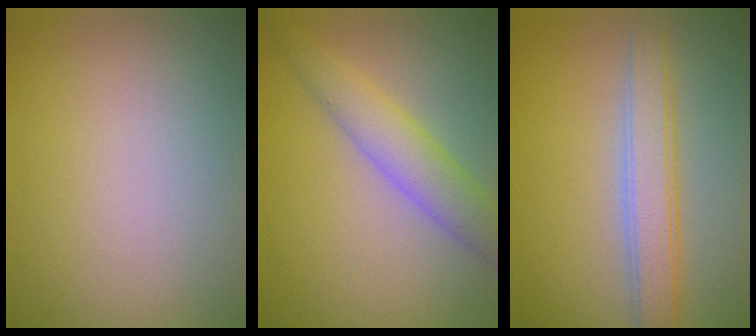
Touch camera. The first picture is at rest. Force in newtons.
{"total": 4.1, "press": 4.1, "slide": 0.1}
{"total": 3.8, "press": 3.8, "slide": 0.2}